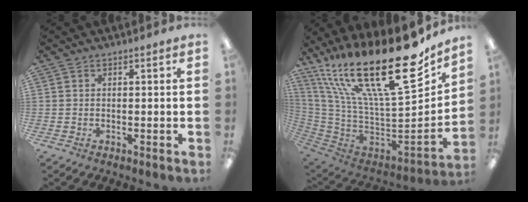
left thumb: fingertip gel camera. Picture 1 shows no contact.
{"total": 32.5, "force": [18.0, 10.8, 24.8], "torque": [-0.422, -0.151, 0.313]}